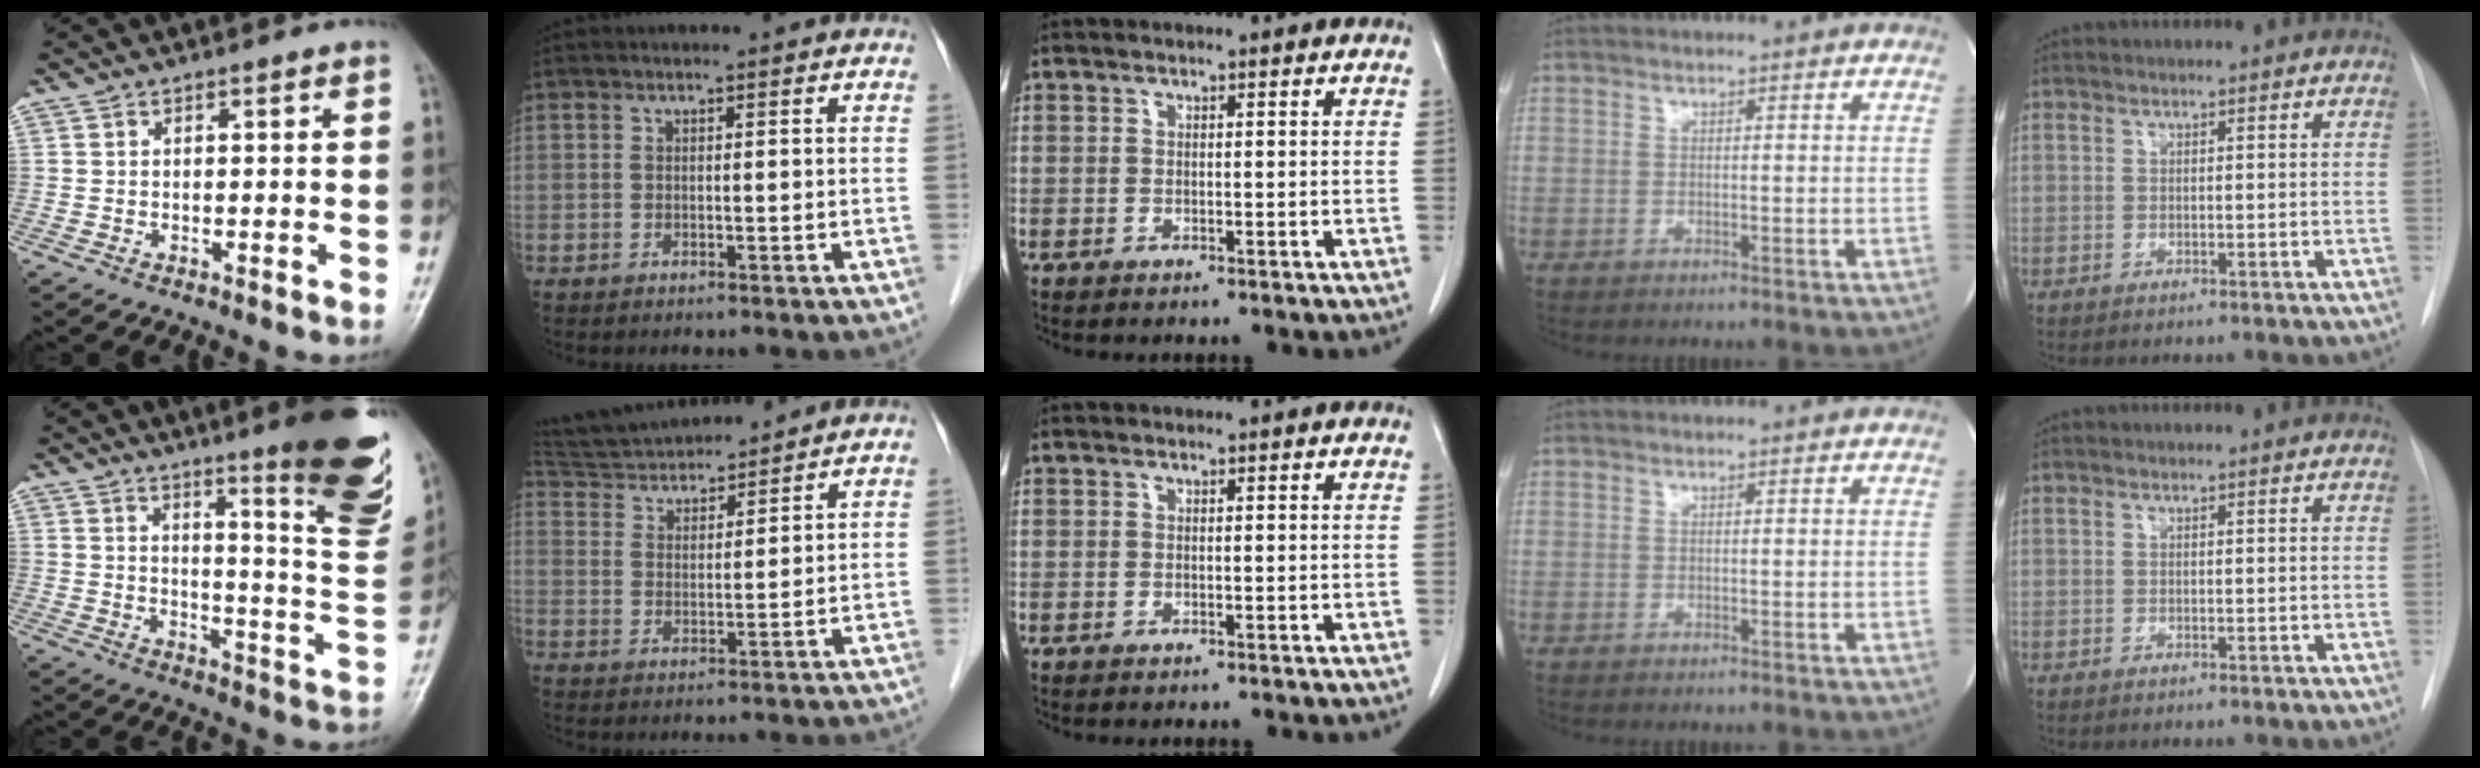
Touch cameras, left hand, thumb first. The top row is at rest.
{"thumb": {"total": 19.5, "force": [11.7, 2.8, 15.3], "torque": [-0.166, -0.078, 0.156]}, "index": {"total": 12.5, "force": [11.8, 1.9, 3.5], "torque": [-0.068, 0.025, 0.209]}}